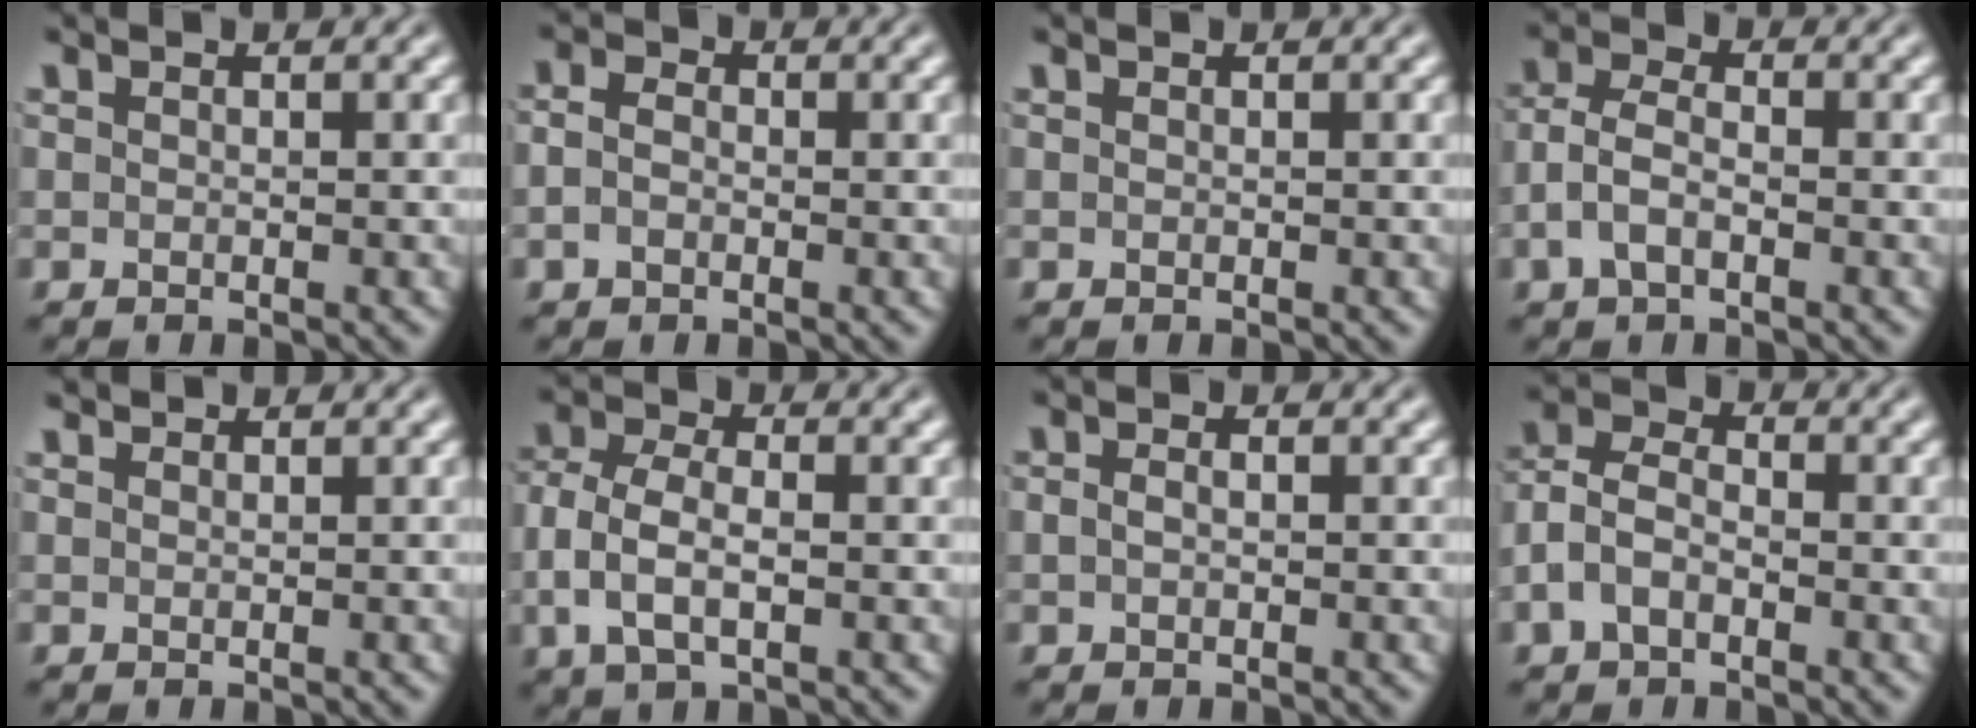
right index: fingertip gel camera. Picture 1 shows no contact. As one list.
[{"total": 1.7, "force": [-0.5, 1.3, 1.1], "torque": [-0.021, -0.004, -0.010]}, {"total": 0.0}, {"total": 3.7, "force": [-1.1, 2.5, 2.5], "torque": [-0.063, -0.016, -0.012]}, {"total": 1.1, "force": [0.9, -0.7, -0.1], "torque": [0.013, -0.002, 0.022]}, {"total": 4.8, "force": [-0.6, 3.1, 3.6], "torque": [-0.086, -0.017, 0.000]}, {"total": 0.8, "force": [-0.2, 0.2, 0.8], "torque": [-0.019, -0.007, 0.004]}, {"total": 5.6, "force": [-1.1, 4.4, 3.2], "torque": [-0.081, -0.017, -0.017]}]